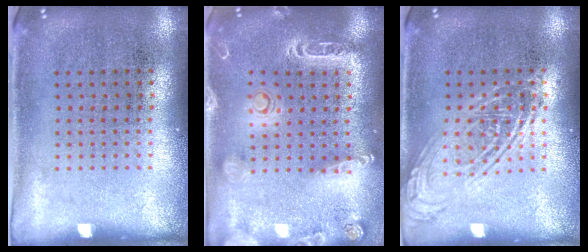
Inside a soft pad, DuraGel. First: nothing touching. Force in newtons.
{"total": 2.1, "press": 2.0, "slide": 0.7}
{"total": 2.5, "press": 2.4, "slide": 0.3}